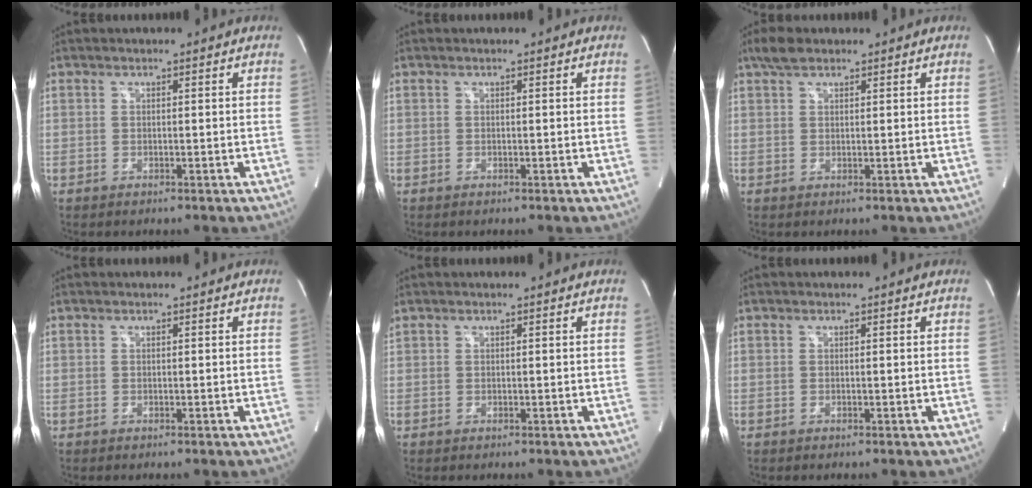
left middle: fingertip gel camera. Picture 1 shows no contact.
{"total": 0.0}
{"total": 3.0, "force": [2.3, 1.2, 1.6], "torque": [-0.040, 0.012, 0.046]}
{"total": 0.0}
{"total": 0.0}
{"total": 0.0}